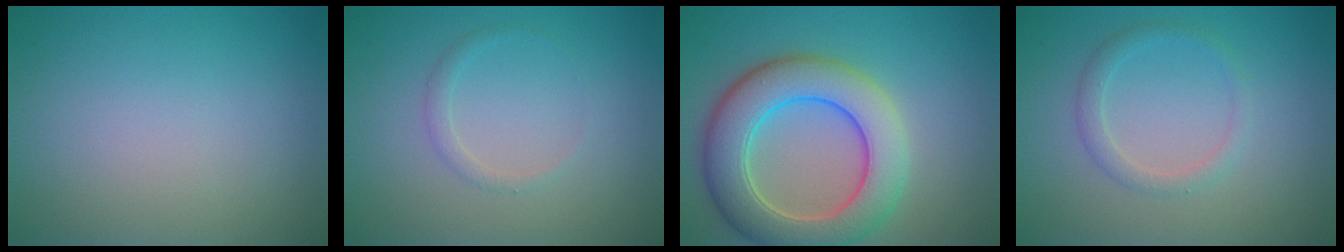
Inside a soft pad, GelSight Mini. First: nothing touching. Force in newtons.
{"total": 1.0, "press": 1.0, "slide": 0.0}
{"total": 8.3, "press": 8.3, "slide": 0.5}
{"total": 1.7, "press": 1.7, "slide": 0.0}